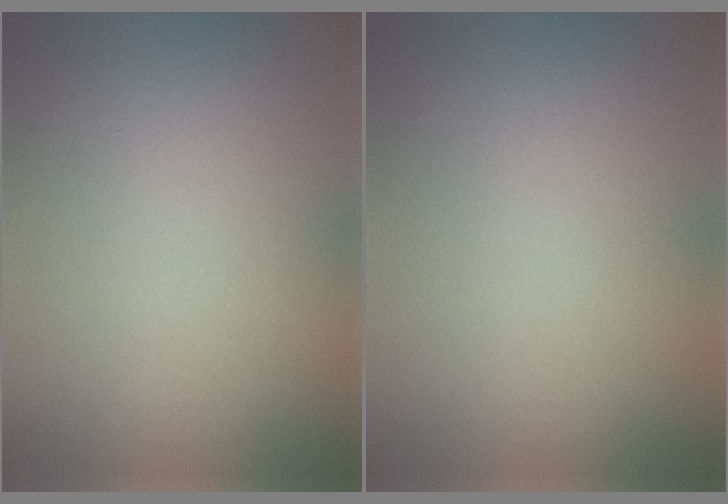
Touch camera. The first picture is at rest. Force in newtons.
{"total": 0.0}